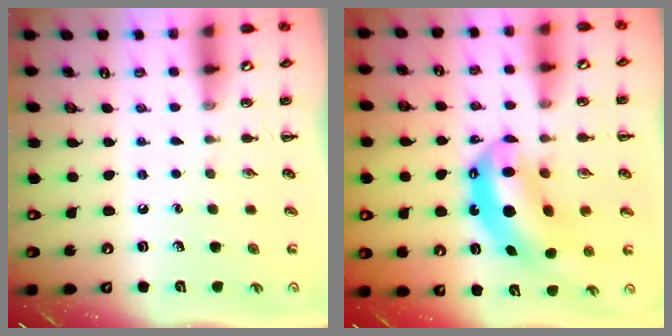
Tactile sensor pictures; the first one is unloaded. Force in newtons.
{"total": 12.5, "press": 12.0, "slide": 3.2}